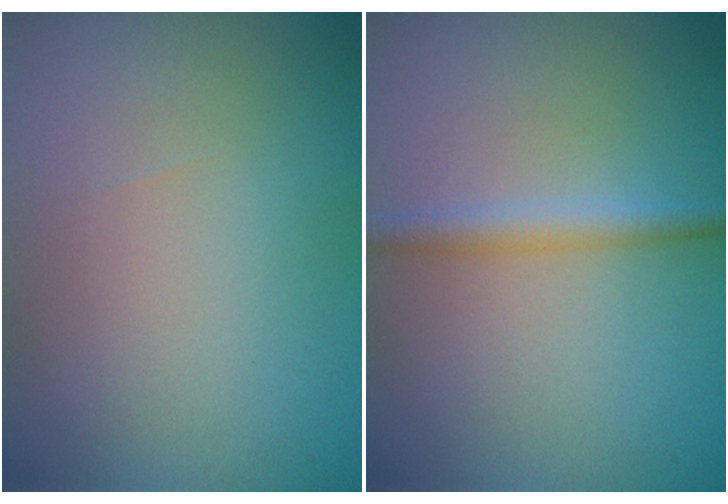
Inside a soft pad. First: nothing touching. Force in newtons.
{"total": 2.2, "press": 2.2, "slide": 0.1}